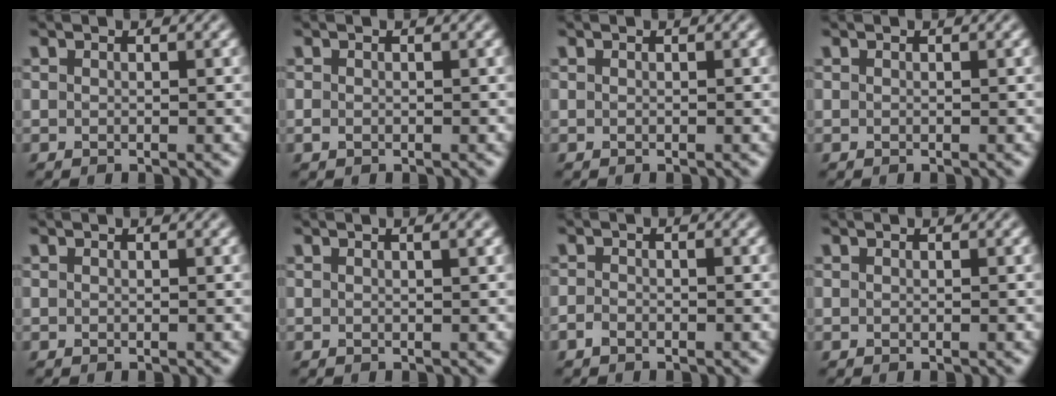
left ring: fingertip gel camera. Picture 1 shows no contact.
{"total": 0.6, "force": [-0.3, 0.5, 0.3], "torque": [-0.006, -0.006, -0.003]}
{"total": 0.0}
{"total": 0.0}
{"total": 0.0}
{"total": 1.2, "force": [0.5, 0.4, 1.0], "torque": [-0.011, 0.003, 0.006]}
{"total": 1.1, "force": [-0.8, 0.4, 0.5], "torque": [-0.011, 0.000, -0.016]}
{"total": 0.0}